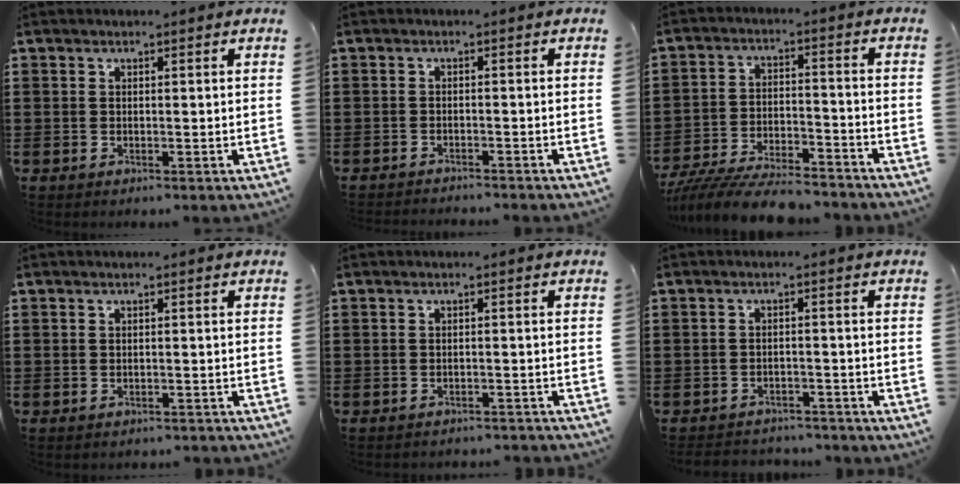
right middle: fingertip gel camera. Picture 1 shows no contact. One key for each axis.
{"total": 1.5, "fx": -1.5, "fy": 0.0, "fz": 0.0, "tx": -0.005, "ty": 0.002, "tz": -0.032}
{"total": 8.2, "fx": -7.7, "fy": 1.1, "fz": 2.4, "tx": -0.039, "ty": 0.015, "tz": -0.147}
{"total": 1.0, "fx": -0.9, "fy": 0.2, "fz": 0.1, "tx": -0.005, "ty": 0.001, "tz": -0.020}
{"total": 1.6, "fx": -1.6, "fy": 0.1, "fz": 0.0, "tx": -0.005, "ty": 0.002, "tz": -0.036}
{"total": 2.8, "fx": -2.7, "fy": 0.6, "fz": -0.1, "tx": -0.005, "ty": 0.001, "tz": -0.060}